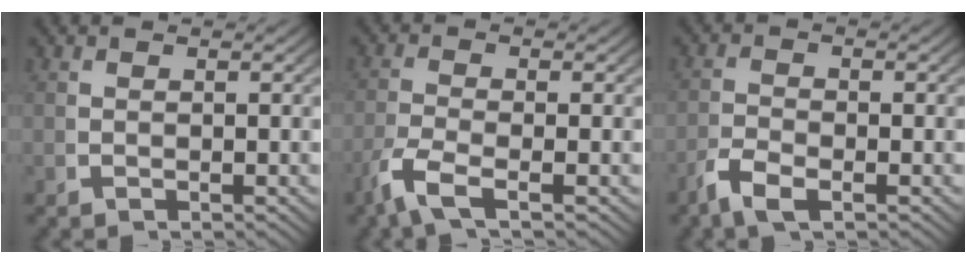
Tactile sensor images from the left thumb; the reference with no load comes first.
{"total": 3.7, "force": [-1.9, 1.1, 3.0], "torque": [-0.080, -0.013, -0.033]}
{"total": 2.7, "force": [-1.7, 1.1, 1.8], "torque": [-0.047, -0.010, -0.033]}